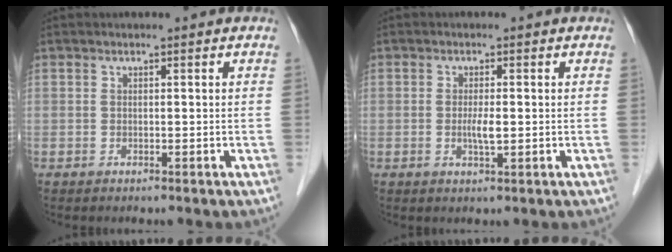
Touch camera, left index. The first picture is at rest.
{"total": 2.2, "force": [-0.2, 0.3, 2.2], "torque": [-0.045, -0.003, -0.002]}